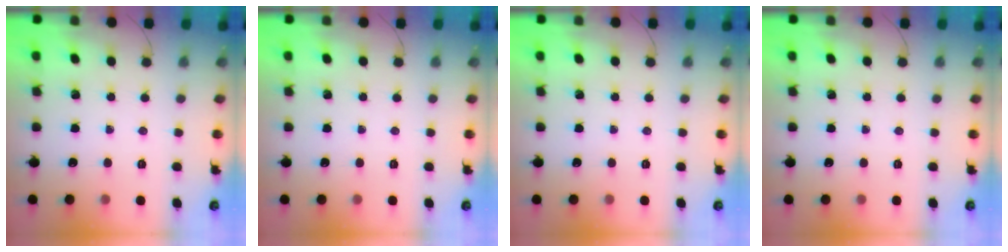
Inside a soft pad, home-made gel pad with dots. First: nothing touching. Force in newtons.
{"total": 0.0}
{"total": 0.0}
{"total": 0.0}